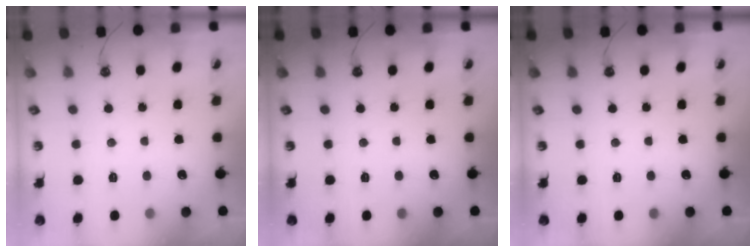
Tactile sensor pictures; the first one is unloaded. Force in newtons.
{"total": 0.0}
{"total": 0.0}